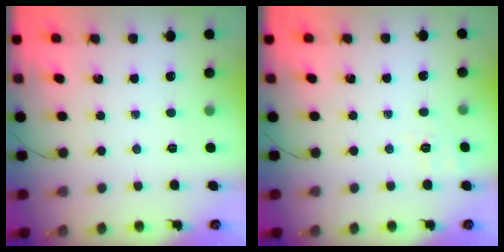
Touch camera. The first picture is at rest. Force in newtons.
{"total": 2.7, "press": 1.6, "slide": 2.1}